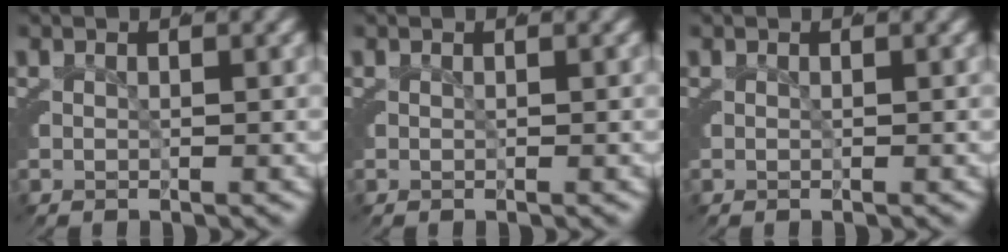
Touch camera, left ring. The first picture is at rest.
{"total": 0.0}
{"total": 0.0}